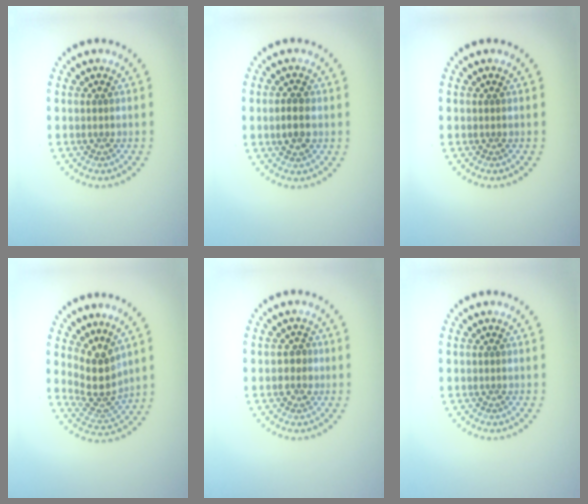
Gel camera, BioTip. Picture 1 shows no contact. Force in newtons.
{"total": 1.8, "press": 1.8, "slide": 0.1}
{"total": 0.0}
{"total": 3.7, "press": 2.8, "slide": 2.4}
{"total": 1.7, "press": 1.6, "slide": 0.6}
{"total": 0.0}